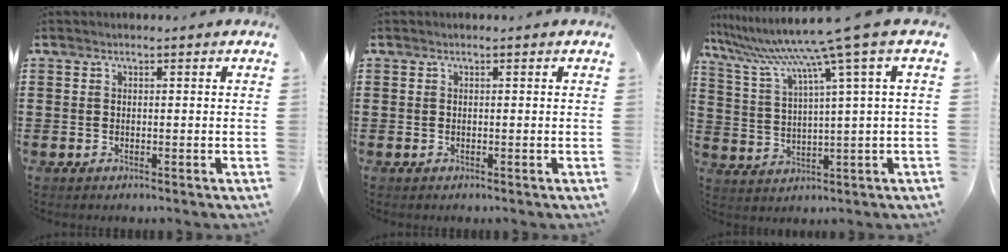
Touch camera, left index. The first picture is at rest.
{"total": 0.0}
{"total": 9.9, "force": [6.4, -1.3, 7.4], "torque": [-0.175, -0.044, 0.095]}